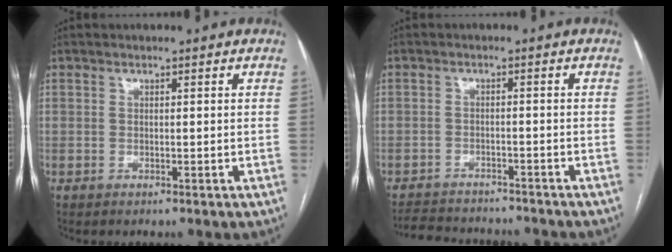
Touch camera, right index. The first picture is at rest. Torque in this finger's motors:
{"motor_torque": [-1.07, 0.21, -1.05, -0.21]}